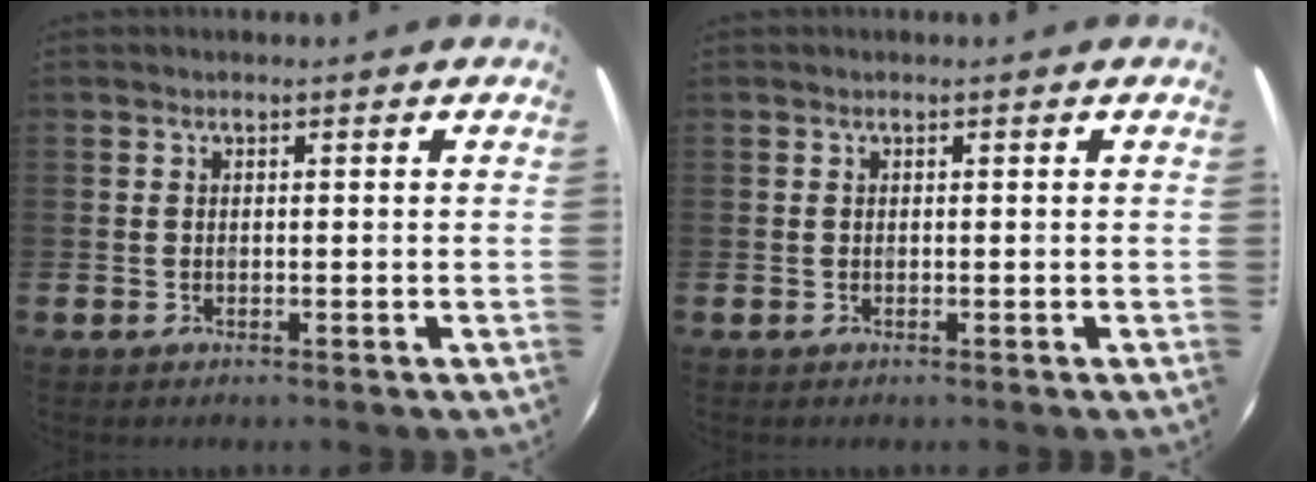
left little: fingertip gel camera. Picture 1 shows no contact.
{"total": 0.0}